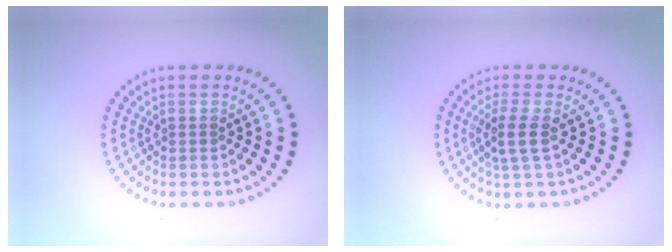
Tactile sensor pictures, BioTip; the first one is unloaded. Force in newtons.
{"total": 2.2, "press": 1.9, "slide": 1.2}